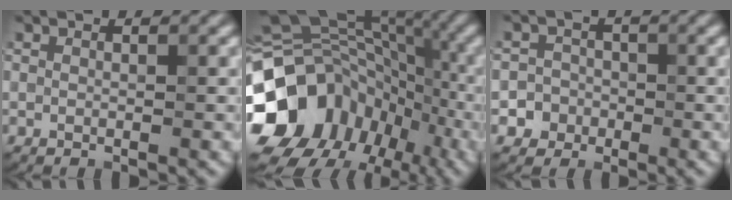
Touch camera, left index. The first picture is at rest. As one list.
[{"total": 16.6, "force": [-6.6, 13.4, 7.3], "torque": [-0.173, 0.002, -0.102]}, {"total": 3.2, "force": [-1.4, 2.9, 0.1], "torque": [0.037, -0.001, -0.032]}]